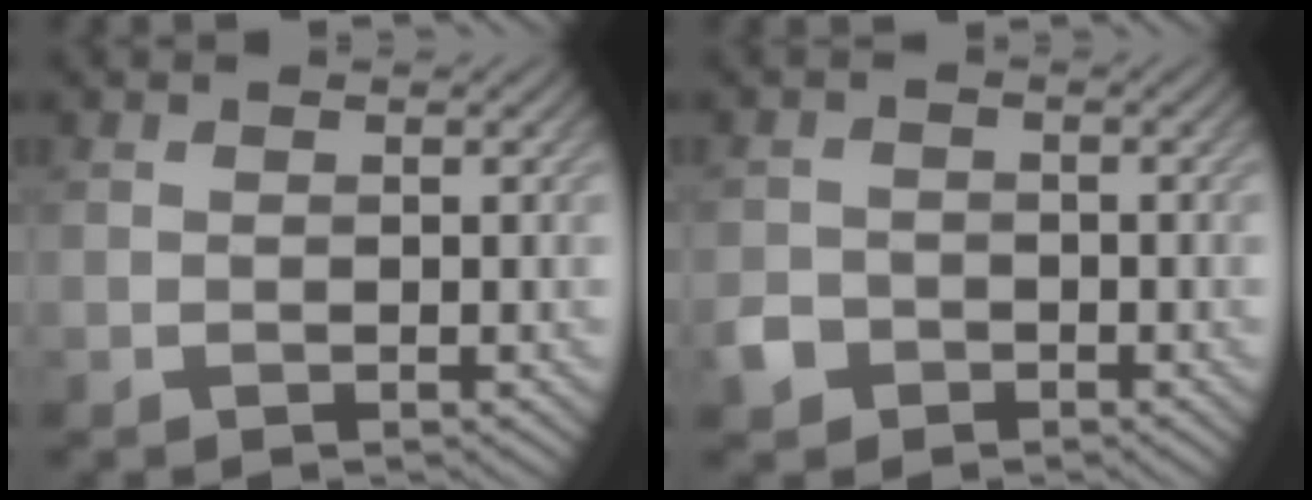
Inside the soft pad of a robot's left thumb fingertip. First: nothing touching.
{"total": 2.6, "force": [-1.5, 1.9, 0.8], "torque": [-0.018, -0.004, -0.035]}